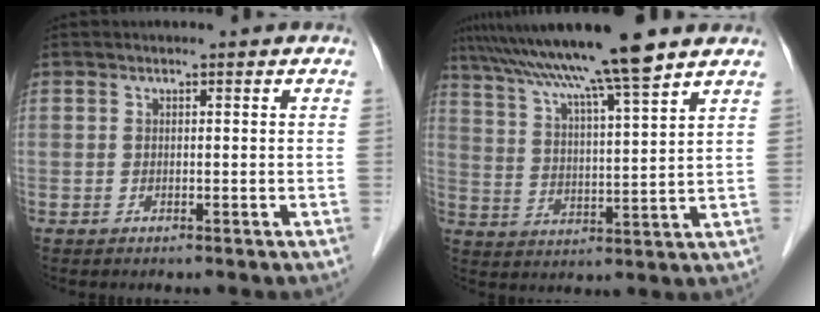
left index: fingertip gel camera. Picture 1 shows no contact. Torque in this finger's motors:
{"motor_torque": [0.33, -0.62, 1.05, 0.21]}